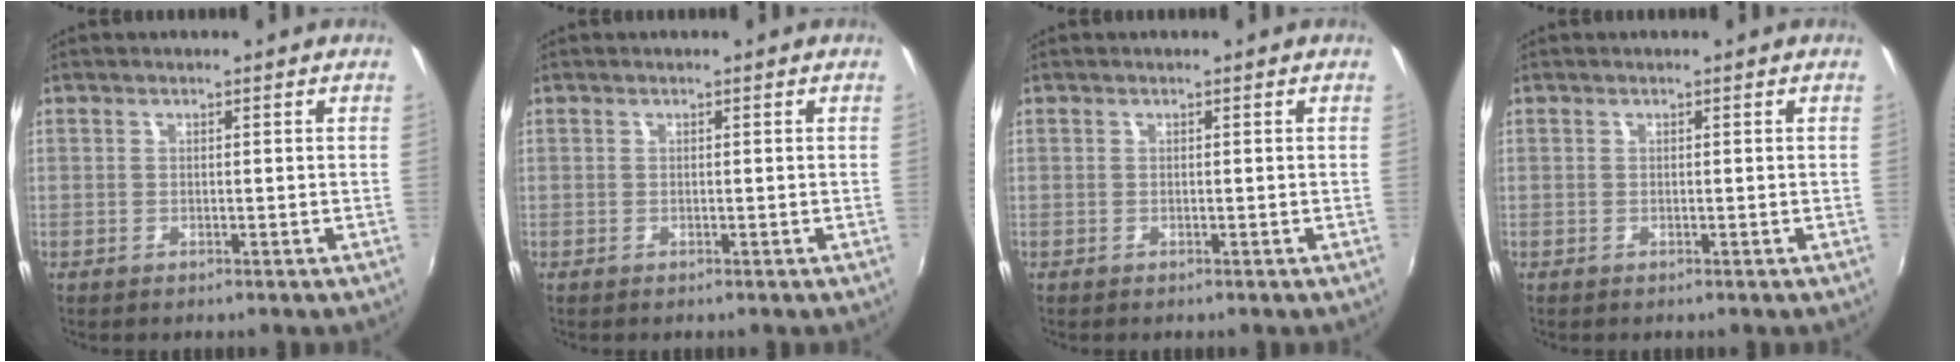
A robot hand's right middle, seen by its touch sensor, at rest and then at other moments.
{"total": 0.0}
{"total": 0.0}
{"total": 0.0}